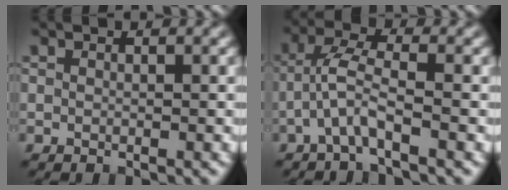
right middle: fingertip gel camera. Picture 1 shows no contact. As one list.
[{"total": 3.0, "force": [-1.6, 0.4, 2.6], "torque": [-0.059, 0.015, -0.040]}]